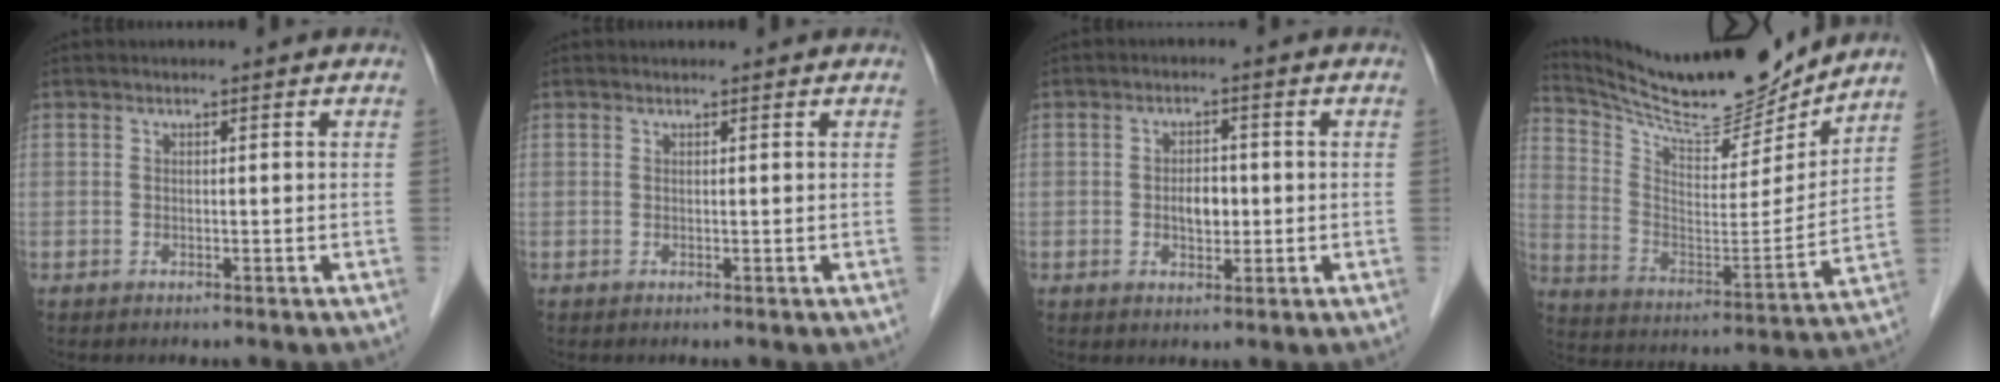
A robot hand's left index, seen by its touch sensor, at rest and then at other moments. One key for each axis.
{"total": 0.7, "fx": 0.7, "fy": 0.1, "fz": 0.0, "tx": -0.005, "ty": 0.007, "tz": 0.013}
{"total": 3.3, "fx": -0.3, "fy": 1.9, "fz": 2.6, "tx": -0.043, "ty": 0.004, "tz": -0.001}
{"total": 19.1, "fx": 17.7, "fy": 2.7, "fz": 6.5, "tx": -0.135, "ty": -0.027, "tz": 0.289}